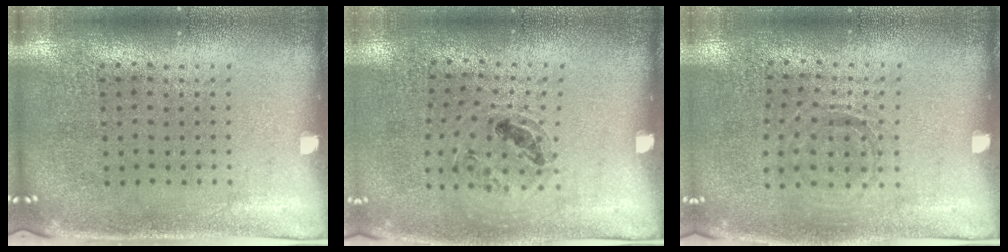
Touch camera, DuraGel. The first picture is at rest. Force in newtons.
{"total": 1.0, "press": 0.9, "slide": 0.4}
{"total": 0.8, "press": 0.8, "slide": 0.1}